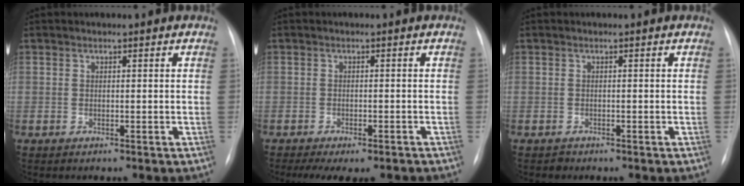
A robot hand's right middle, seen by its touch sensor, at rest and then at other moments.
{"total": 8.6, "force": [-6.8, 2.9, 4.4], "torque": [-0.059, 0.000, -0.090]}
{"total": 0.8, "force": [-0.6, 0.5, -0.2], "torque": [0.001, 0.002, -0.011]}